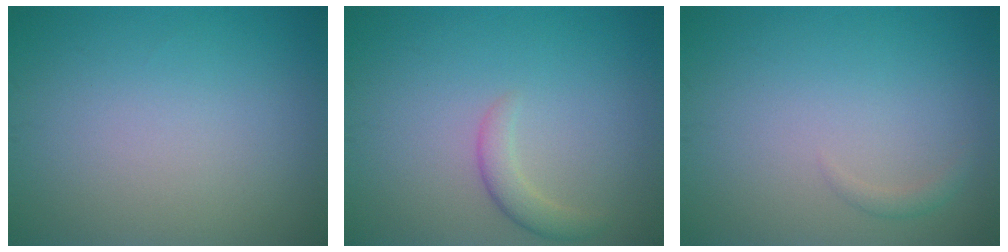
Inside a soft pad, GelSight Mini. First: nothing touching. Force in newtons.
{"total": 1.9, "press": 1.9, "slide": 0.2}
{"total": 0.8, "press": 0.8, "slide": 0.1}